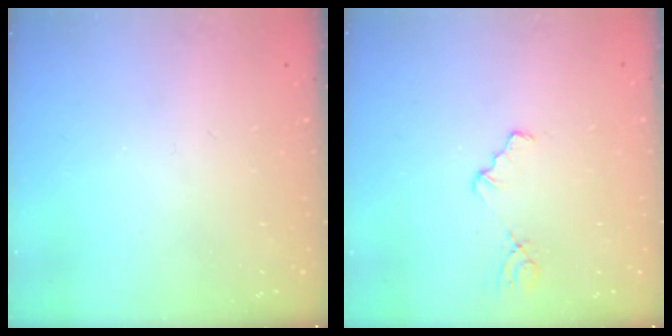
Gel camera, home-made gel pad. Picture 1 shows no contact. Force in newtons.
{"total": 2.2, "press": 2.2, "slide": 0.2}